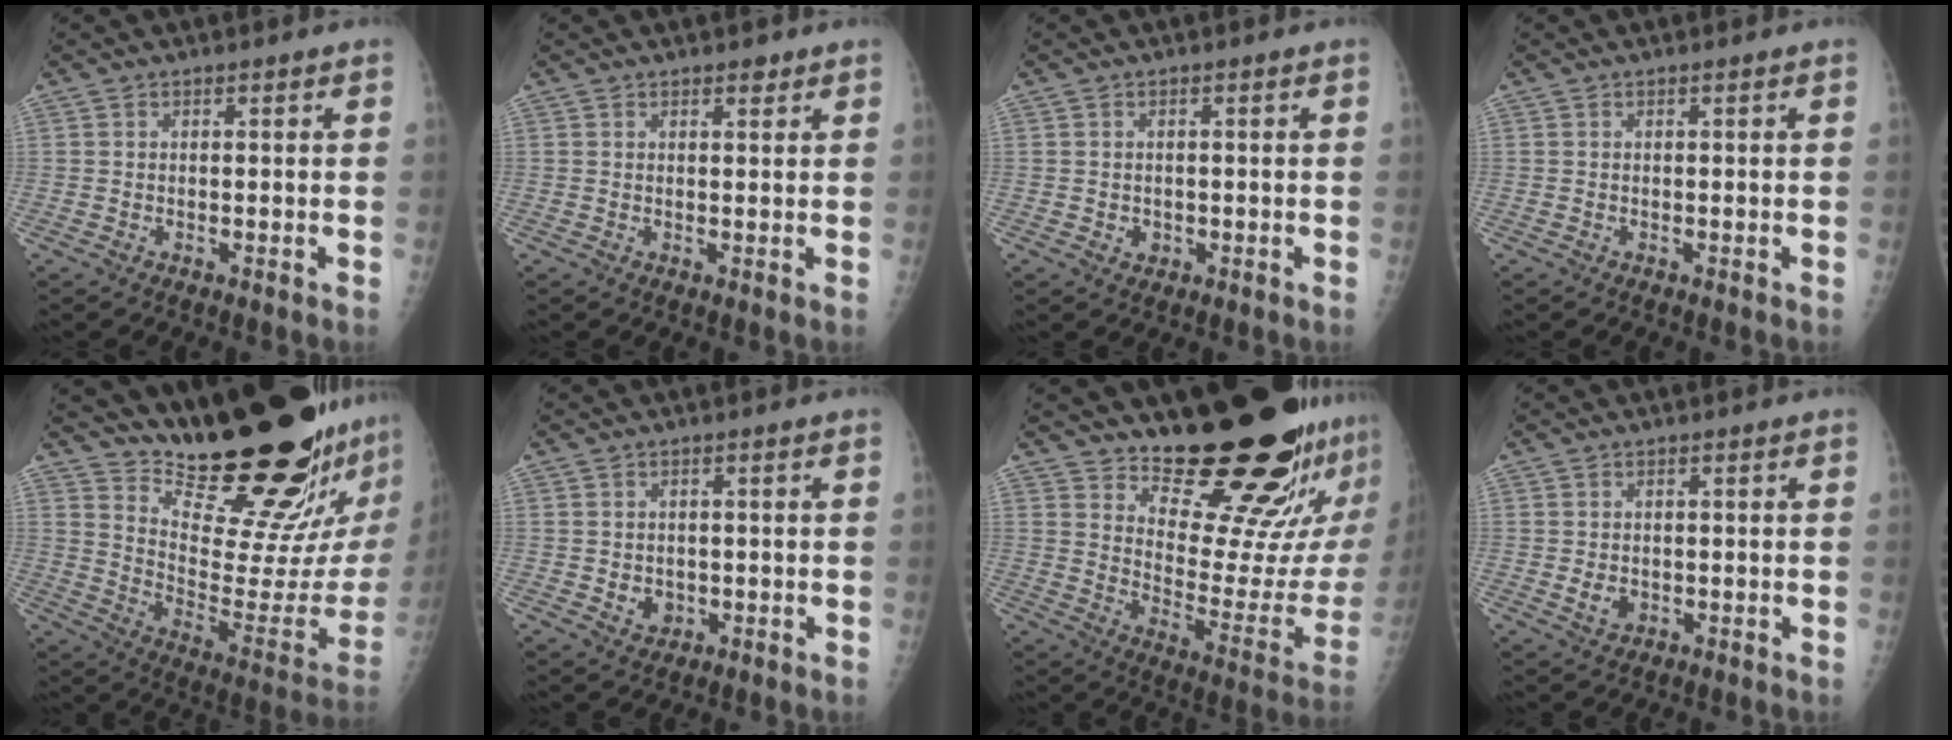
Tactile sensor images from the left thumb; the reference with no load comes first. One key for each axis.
{"total": 1.5, "fx": 1.1, "fy": 0.7, "fz": 0.7, "tx": -0.001, "ty": -0.006, "tz": 0.013}
{"total": 1.6, "fx": -0.3, "fy": 1.4, "fz": 0.6, "tx": -0.004, "ty": 0.002, "tz": 0.001}
{"total": 0.0}
{"total": 28.0, "fx": 23.8, "fy": 4.0, "fz": 14.2, "tx": -0.185, "ty": -0.197, "tz": 0.339}
{"total": 3.1, "fx": -0.4, "fy": 2.7, "fz": 1.5, "tx": -0.011, "ty": 0.000, "tz": 0.004}
{"total": 22.0, "fx": 18.6, "fy": 4.8, "fz": 10.7, "tx": -0.117, "ty": -0.179, "tz": 0.259}
{"total": 2.7, "fx": -0.3, "fy": 2.2, "fz": 1.6, "tx": -0.021, "ty": -0.002, "tz": 0.002}